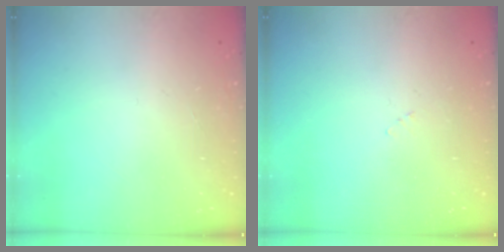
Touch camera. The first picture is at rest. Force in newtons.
{"total": 2.7, "press": 2.7, "slide": 0.3}